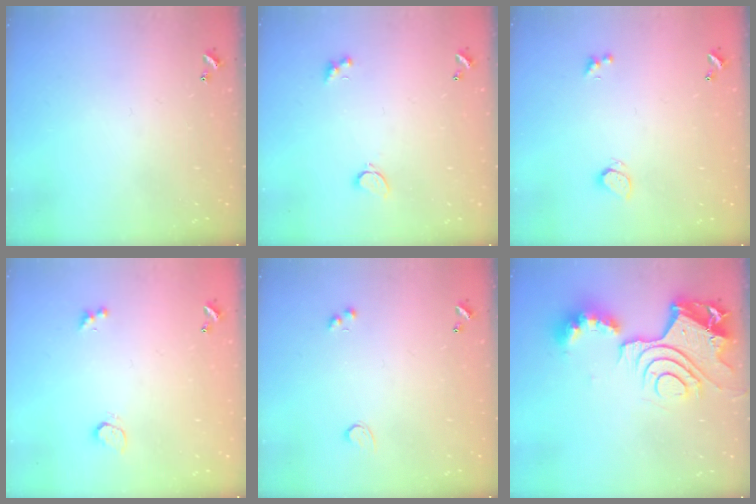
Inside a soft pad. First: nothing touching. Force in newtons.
{"total": 2.3, "press": 2.3, "slide": 0.6}
{"total": 0.8, "press": 0.7, "slide": 0.5}
{"total": 2.2, "press": 1.9, "slide": 1.1}
{"total": 2.1, "press": 1.6, "slide": 1.3}
{"total": 17.0, "press": 16.9, "slide": 1.8}